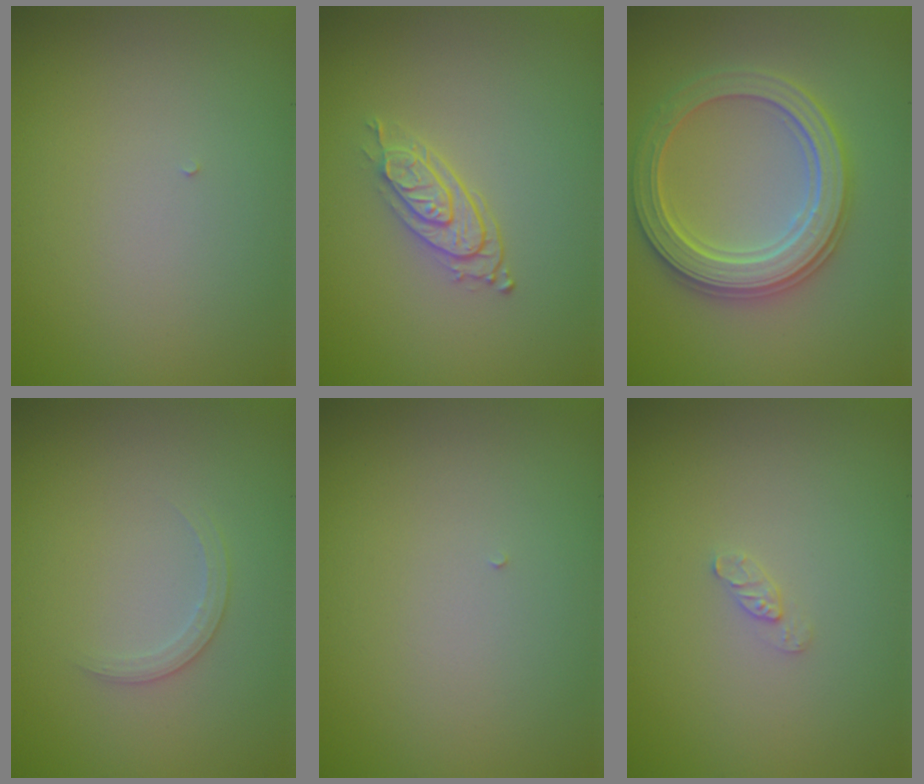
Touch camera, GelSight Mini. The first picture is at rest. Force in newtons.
{"total": 2.7, "press": 2.1, "slide": 1.7}
{"total": 5.3, "press": 5.2, "slide": 0.9}
{"total": 1.3, "press": 1.3, "slide": 0.1}
{"total": 0.0}
{"total": 0.9, "press": 0.8, "slide": 0.2}